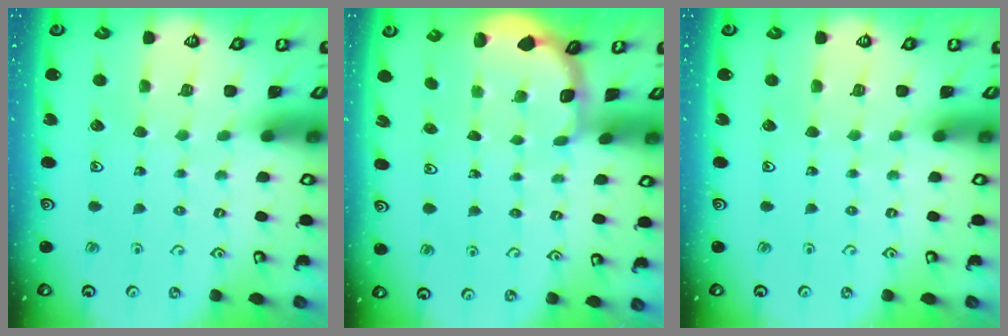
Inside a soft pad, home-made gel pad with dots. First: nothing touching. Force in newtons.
{"total": 1.9, "press": 1.8, "slide": 0.7}
{"total": 0.0}